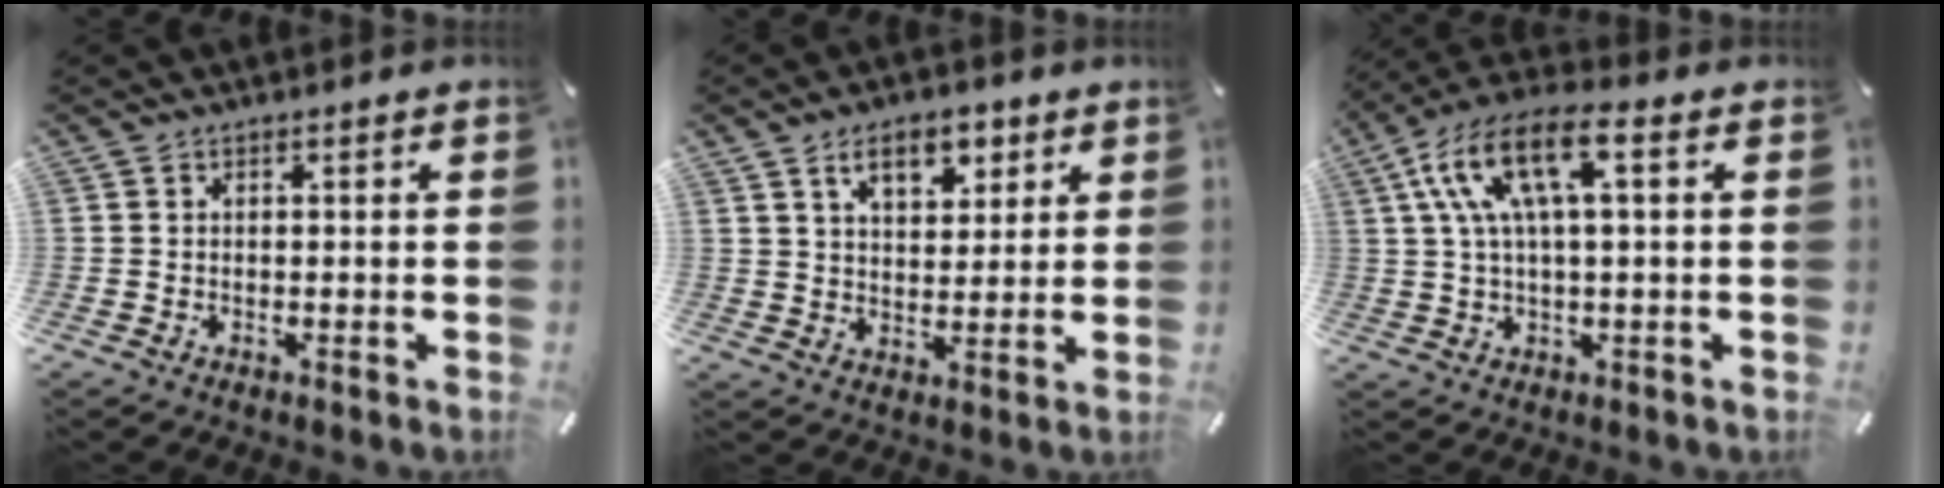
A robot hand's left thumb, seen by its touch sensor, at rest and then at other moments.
{"total": 8.5, "force": [4.7, 5.1, 4.9], "torque": [-0.071, -0.007, 0.080]}
{"total": 12.8, "force": [3.6, 4.7, 11.4], "torque": [-0.238, -0.002, 0.064]}